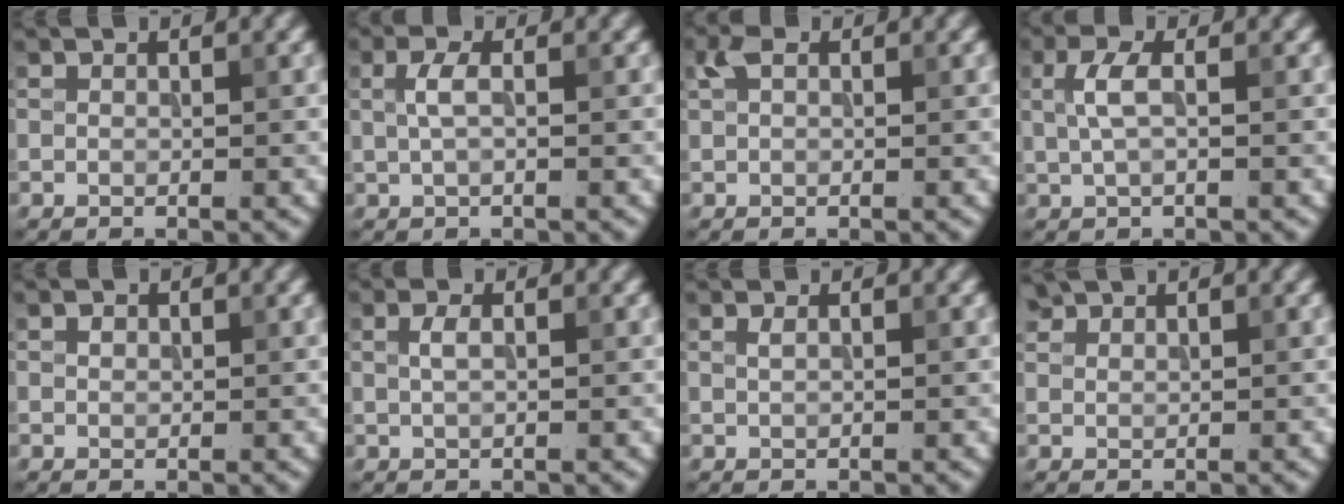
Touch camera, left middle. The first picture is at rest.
{"total": 1.9, "force": [0.3, 0.6, 1.7], "torque": [-0.038, 0.004, 0.005]}
{"total": 1.5, "force": [0.7, 0.8, 1.0], "torque": [-0.020, 0.008, 0.011]}
{"total": 2.5, "force": [0.4, 0.9, 2.3], "torque": [-0.050, 0.005, 0.007]}
{"total": 0.5, "force": [0.2, 0.4, 0.2], "torque": [-0.004, 0.000, 0.004]}
{"total": 1.2, "force": [0.3, 0.4, 1.1], "torque": [-0.023, 0.003, 0.007]}
{"total": 0.8, "force": [0.4, 0.3, 0.6], "torque": [-0.009, 0.001, 0.005]}
{"total": 1.0, "force": [0.9, 0.2, 0.1], "torque": [-0.004, 0.002, 0.025]}